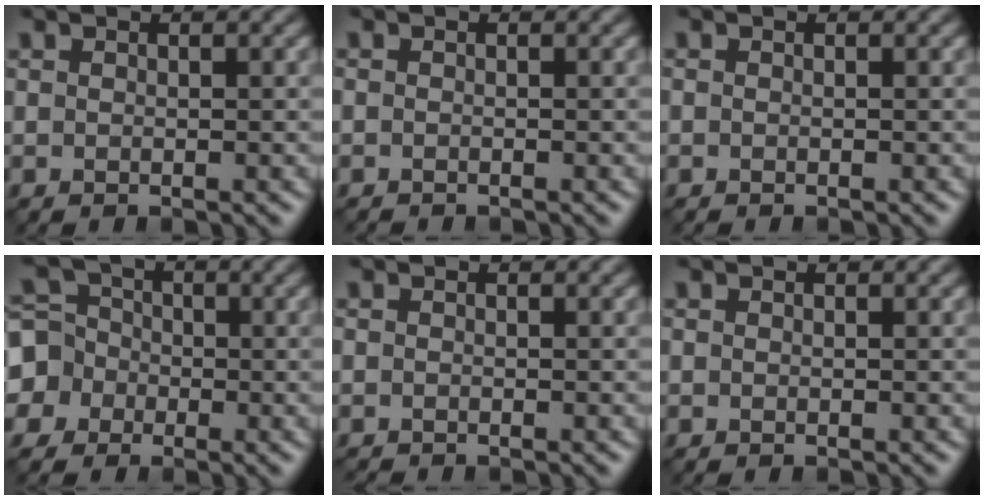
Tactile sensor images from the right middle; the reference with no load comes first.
{"total": 0.7, "force": [-0.6, 0.1, 0.0], "torque": [0.003, -0.006, -0.013]}
{"total": 0.0}
{"total": 7.7, "force": [-1.6, 7.2, 2.1], "torque": [-0.053, 0.014, -0.067]}
{"total": 0.7, "force": [-0.7, 0.1, 0.0], "torque": [0.000, -0.007, -0.016]}
{"total": 0.0}